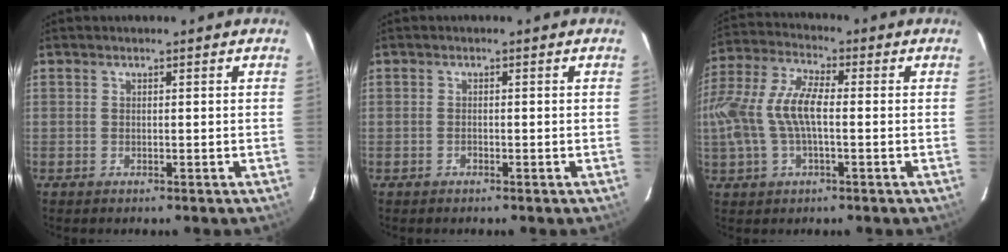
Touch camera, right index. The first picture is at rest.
{"total": 0.6, "force": [-0.4, 0.4, 0.3], "torque": [-0.005, 0.001, -0.009]}
{"total": 13.1, "force": [-1.0, 5.5, 11.9], "torque": [-0.250, 0.010, -0.019]}